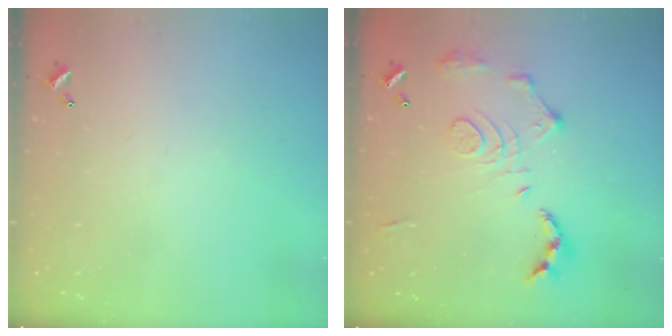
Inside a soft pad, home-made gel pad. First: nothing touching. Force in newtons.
{"total": 14.2, "press": 14.1, "slide": 1.2}